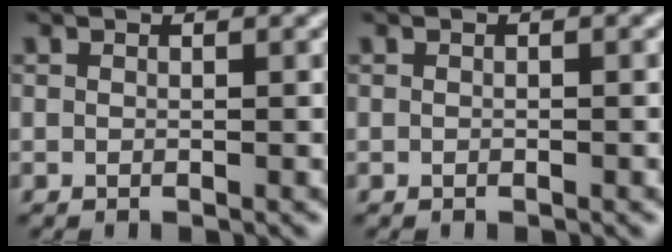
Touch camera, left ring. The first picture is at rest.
{"total": 0.0}